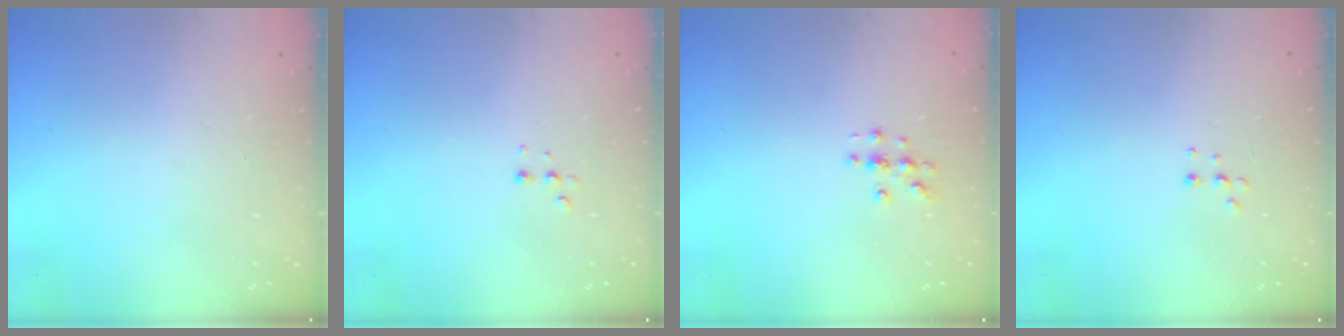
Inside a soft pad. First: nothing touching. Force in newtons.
{"total": 4.2, "press": 4.1, "slide": 0.9}
{"total": 2.7, "press": 2.7, "slide": 0.3}
{"total": 4.5, "press": 4.4, "slide": 0.8}